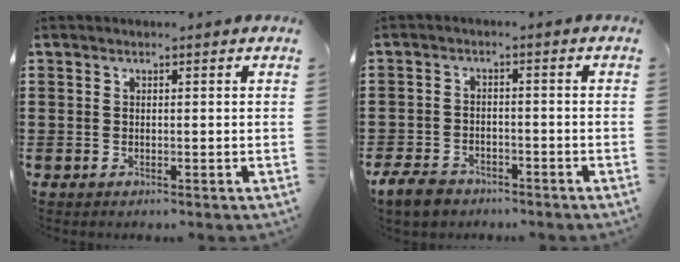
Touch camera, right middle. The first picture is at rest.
{"total": 3.8, "force": [-3.2, 1.5, 1.3], "torque": [-0.040, 0.002, -0.069]}